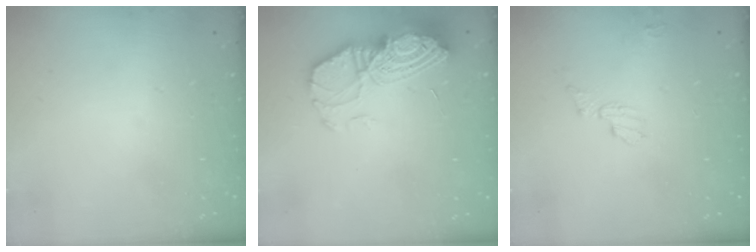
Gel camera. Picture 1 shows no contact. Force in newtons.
{"total": 16.1, "press": 16.0, "slide": 1.8}
{"total": 5.6, "press": 5.6, "slide": 0.4}